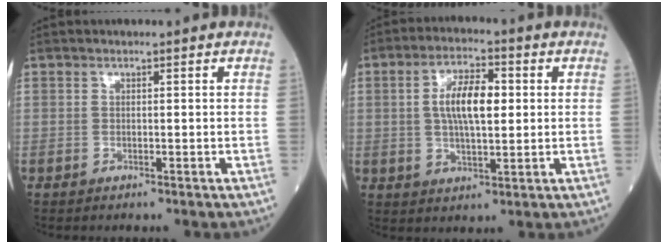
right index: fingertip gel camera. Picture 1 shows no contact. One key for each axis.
{"total": 8.3, "fx": 1.1, "fy": 2.9, "fz": 7.7, "tx": -0.145, "ty": 0.013, "tz": 0.019}